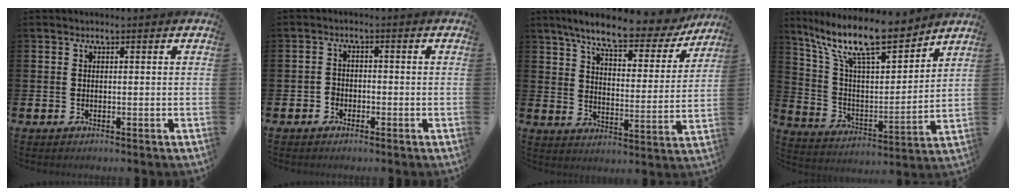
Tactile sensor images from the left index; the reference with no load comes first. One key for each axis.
{"total": 1.7, "fx": -1.2, "fy": 1.2, "fz": 0.2, "tx": -0.005, "ty": 0.003, "tz": -0.027}
{"total": 8.8, "fx": 7.7, "fy": 1.6, "fz": 4.0, "tx": -0.095, "ty": -0.045, "tz": 0.127}
{"total": 13.8, "fx": 11.1, "fy": 3.7, "fz": 7.2, "tx": -0.167, "ty": -0.063, "tz": 0.193}